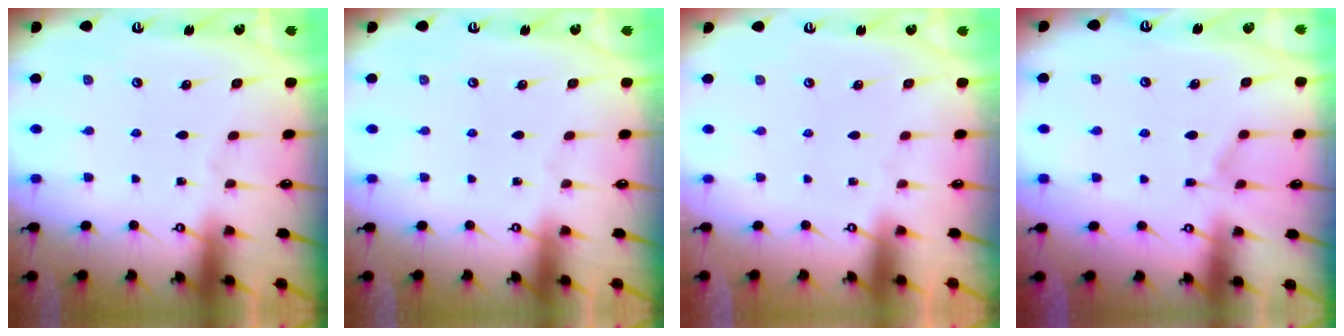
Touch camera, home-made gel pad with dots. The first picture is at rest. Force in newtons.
{"total": 0.0}
{"total": 1.5, "press": 1.4, "slide": 0.6}
{"total": 5.6, "press": 5.6, "slide": 0.6}